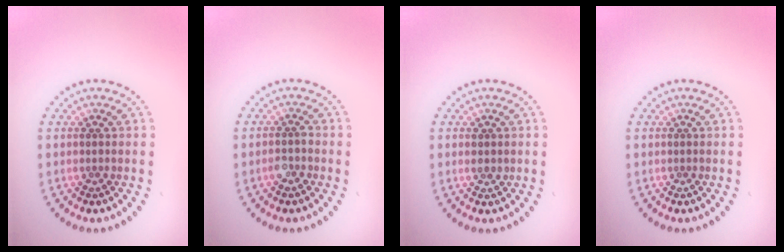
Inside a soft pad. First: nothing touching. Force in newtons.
{"total": 1.4, "press": 1.3, "slide": 0.6}
{"total": 1.1, "press": 1.1, "slide": 0.3}
{"total": 0.0}